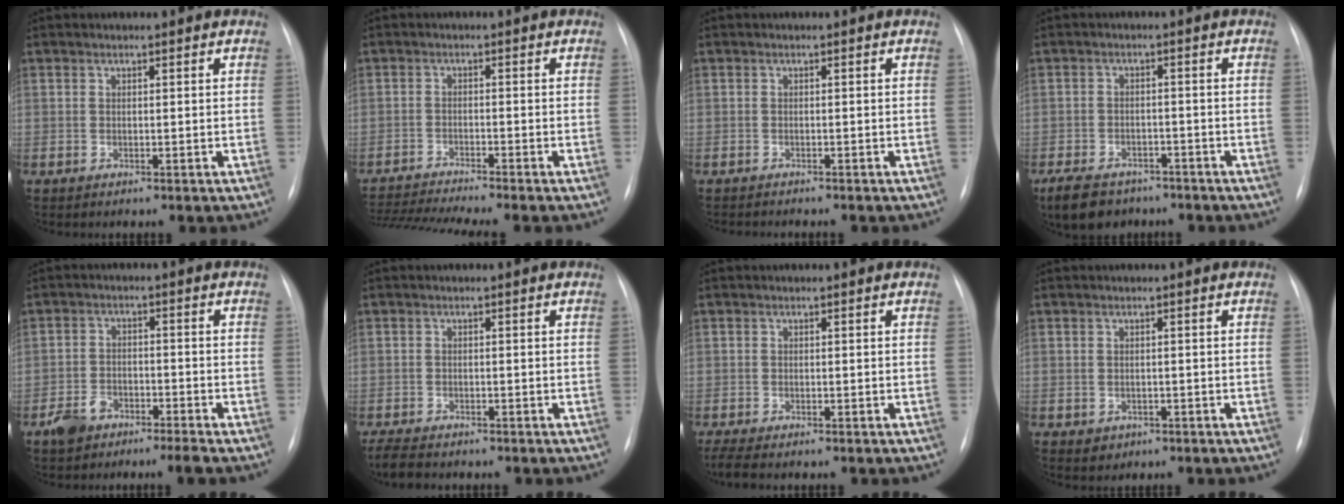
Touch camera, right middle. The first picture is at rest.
{"total": 10.8, "force": [-9.8, -1.6, 4.3], "torque": [-0.062, -0.011, -0.160]}
{"total": 2.7, "force": [-2.6, 0.3, 1.0], "torque": [-0.012, -0.005, -0.032]}
{"total": 10.0, "force": [-7.3, 5.5, 4.1], "torque": [-0.084, -0.003, -0.106]}
{"total": 4.7, "force": [-3.7, 1.4, 2.5], "torque": [-0.050, -0.001, -0.070]}
{"total": 4.7, "force": [-4.0, 1.4, 2.0], "torque": [-0.036, -0.012, -0.063]}
{"total": 3.9, "force": [-3.1, 0.9, 2.2], "torque": [-0.041, -0.009, -0.044]}
{"total": 2.0, "force": [-0.9, 1.7, 0.6], "torque": [-0.005, 0.004, -0.002]}